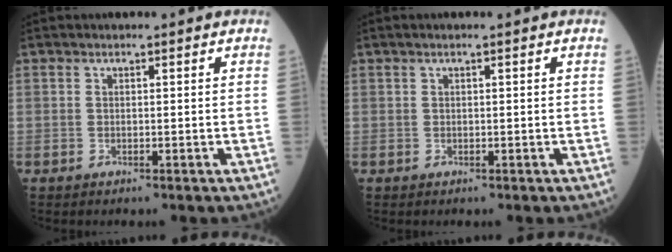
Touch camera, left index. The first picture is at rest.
{"total": 0.8, "force": [0.5, 0.0, 0.6], "torque": [-0.013, 0.009, 0.009]}